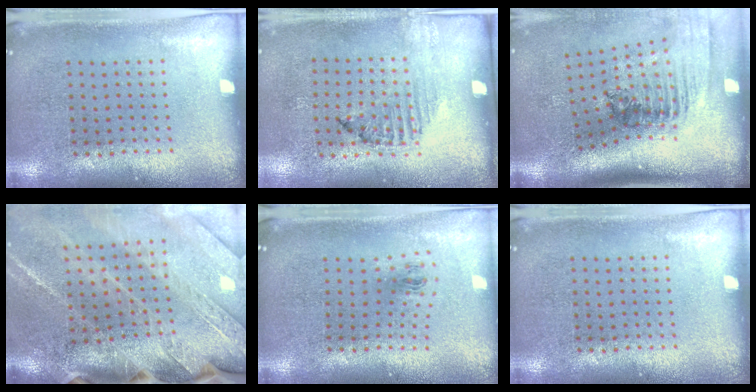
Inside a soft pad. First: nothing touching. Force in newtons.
{"total": 1.3, "press": 1.2, "slide": 0.4}
{"total": 2.4, "press": 1.7, "slide": 1.7}
{"total": 3.3, "press": 3.0, "slide": 1.5}
{"total": 1.0, "press": 0.4, "slide": 0.9}
{"total": 0.0}